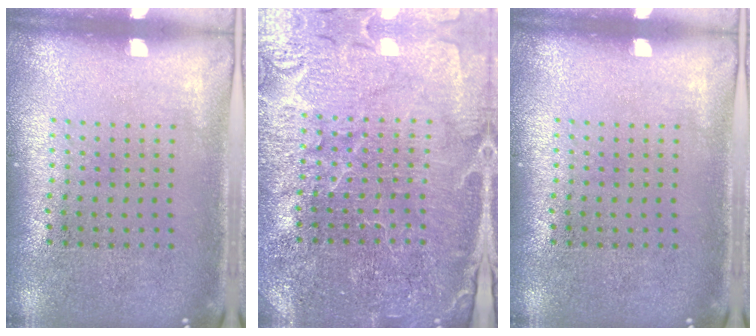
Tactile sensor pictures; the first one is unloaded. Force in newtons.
{"total": 4.1, "press": 4.0, "slide": 1.2}
{"total": 0.0}